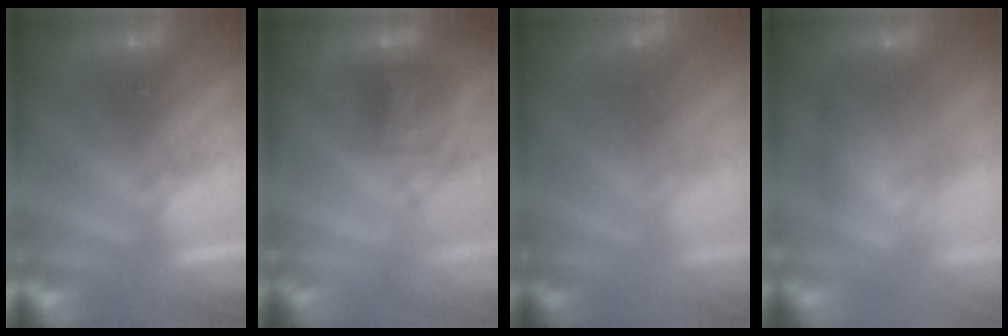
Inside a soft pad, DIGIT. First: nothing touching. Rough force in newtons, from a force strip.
{"total": 1.7}
{"total": 2.9}
{"total": 6.8}